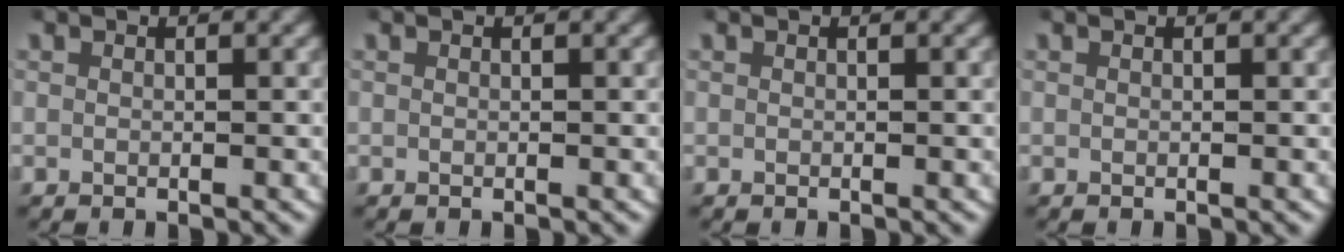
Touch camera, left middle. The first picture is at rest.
{"total": 0.0}
{"total": 0.0}
{"total": 0.0}